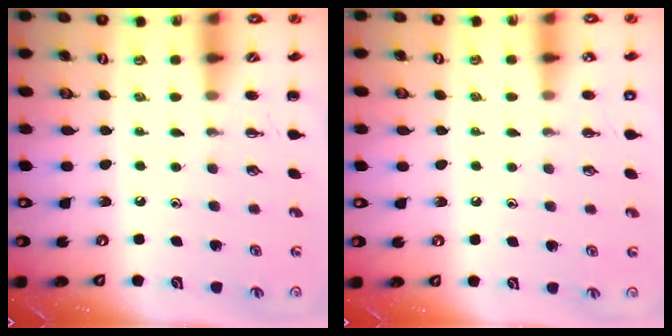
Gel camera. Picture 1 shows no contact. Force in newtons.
{"total": 2.1, "press": 2.0, "slide": 0.6}